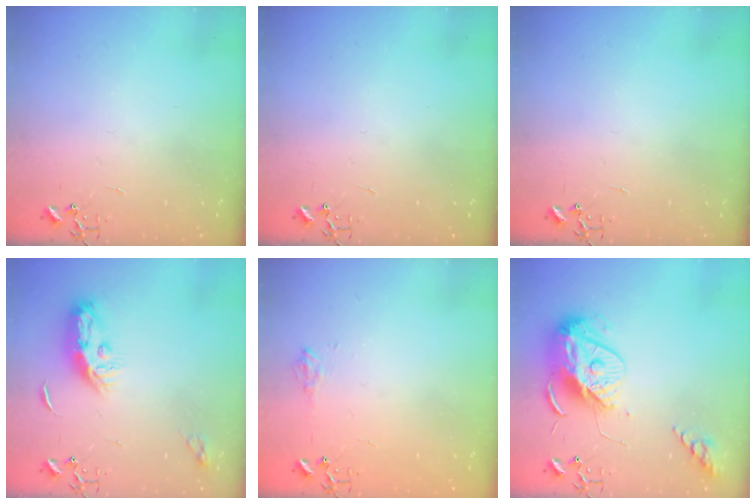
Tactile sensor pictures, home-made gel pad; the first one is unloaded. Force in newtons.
{"total": 0.0}
{"total": 0.0}
{"total": 10.6, "press": 10.6, "slide": 0.3}
{"total": 6.1, "press": 6.1, "slide": 0.1}
{"total": 13.9, "press": 13.8, "slide": 1.3}